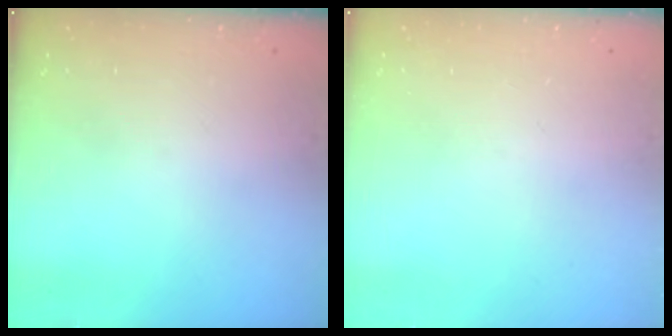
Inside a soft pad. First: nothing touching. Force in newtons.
{"total": 0.0}